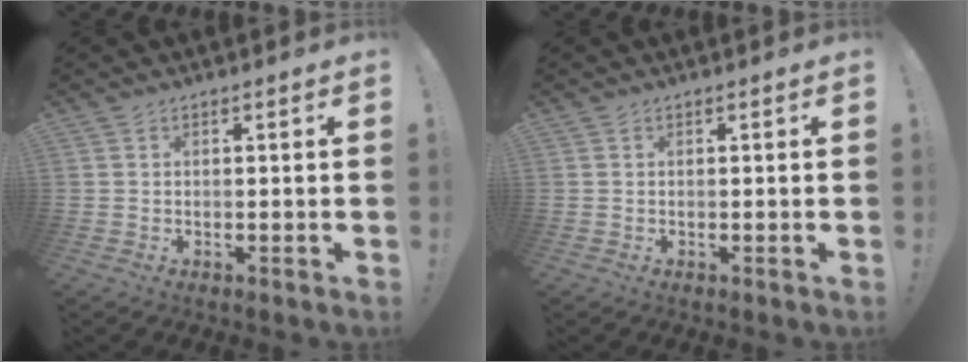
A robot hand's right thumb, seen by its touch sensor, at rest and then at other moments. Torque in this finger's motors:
{"motor_torque": [0.00, 0.00, 0.11, -0.05, 0.05]}